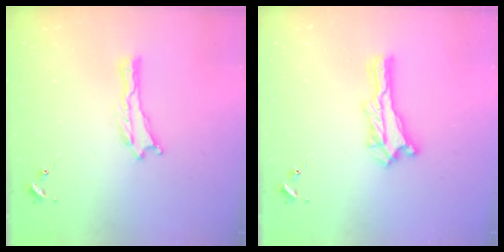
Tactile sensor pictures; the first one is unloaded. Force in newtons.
{"total": 0.6, "press": 0.5, "slide": 0.2}